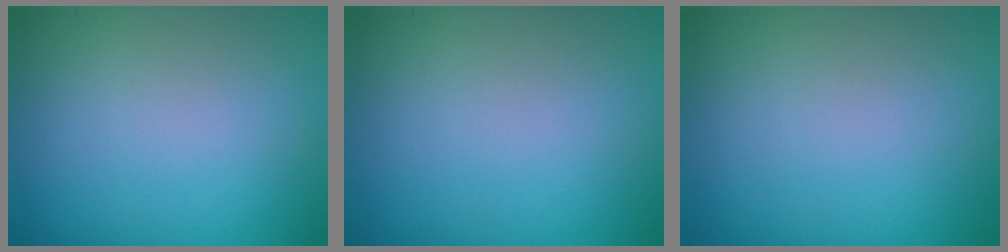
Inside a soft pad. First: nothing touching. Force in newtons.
{"total": 0.0}
{"total": 0.0}